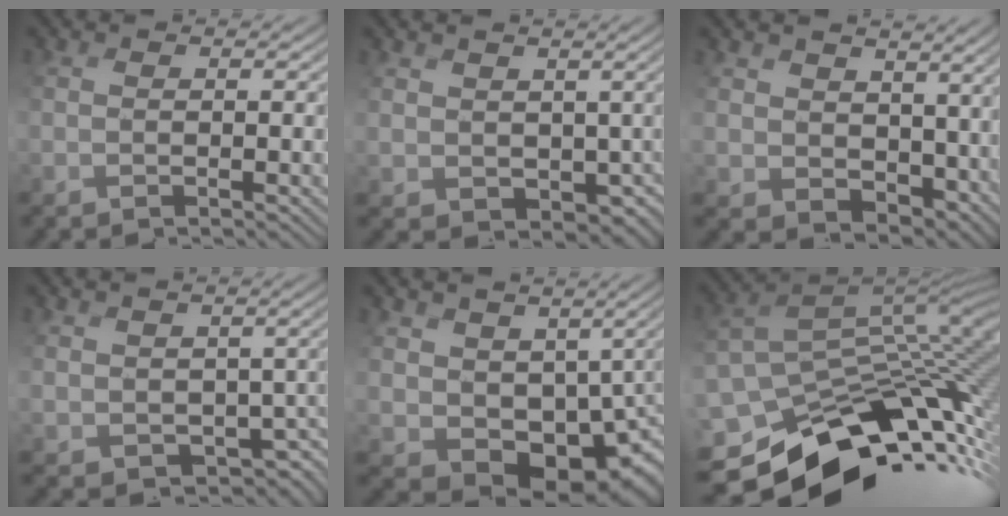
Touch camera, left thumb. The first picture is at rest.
{"total": 3.1, "force": [0.7, 3.0, 0.4], "torque": [-0.027, -0.027, 0.027]}
{"total": 5.4, "force": [2.5, 4.5, 1.8], "torque": [-0.066, -0.017, 0.059]}
{"total": 3.3, "force": [-0.2, 3.2, 0.6], "torque": [-0.027, -0.027, 0.011]}
{"total": 8.1, "force": [0.0, 6.8, 4.5], "torque": [-0.089, -0.043, 0.026]}
{"total": 12.7, "force": [-7.1, 8.2, 6.6], "torque": [-0.125, -0.013, -0.106]}